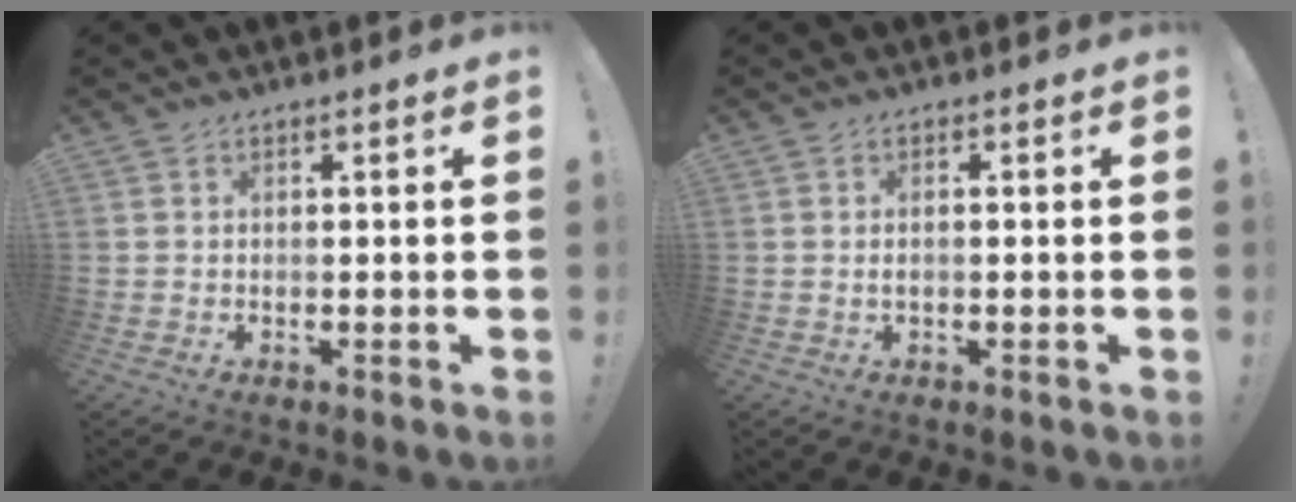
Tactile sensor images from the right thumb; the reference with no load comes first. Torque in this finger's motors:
{"motor_torque": [-0.10, -0.01, -0.02, 0.04, 0.02]}